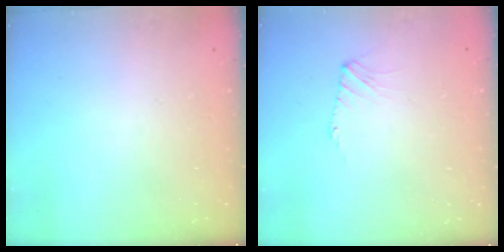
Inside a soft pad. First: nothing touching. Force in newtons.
{"total": 2.5, "press": 2.4, "slide": 0.6}